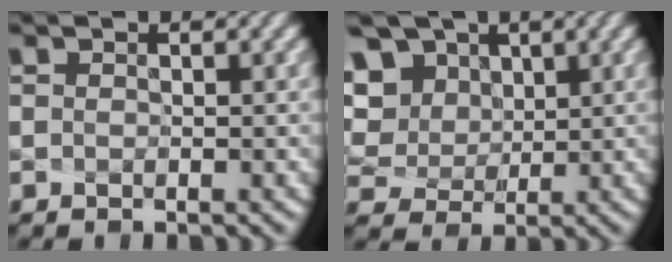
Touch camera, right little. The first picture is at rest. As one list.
[{"total": 10.0, "force": [4.7, 7.4, 4.7], "torque": [-0.127, 0.022, 0.095]}]